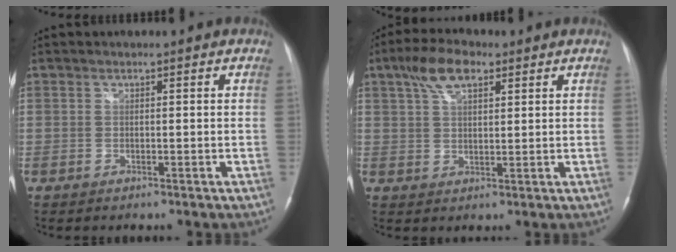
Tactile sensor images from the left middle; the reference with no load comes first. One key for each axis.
{"total": 6.9, "fx": 3.9, "fy": 3.0, "fz": 4.9, "tx": -0.098, "ty": 0.021, "tz": 0.072}